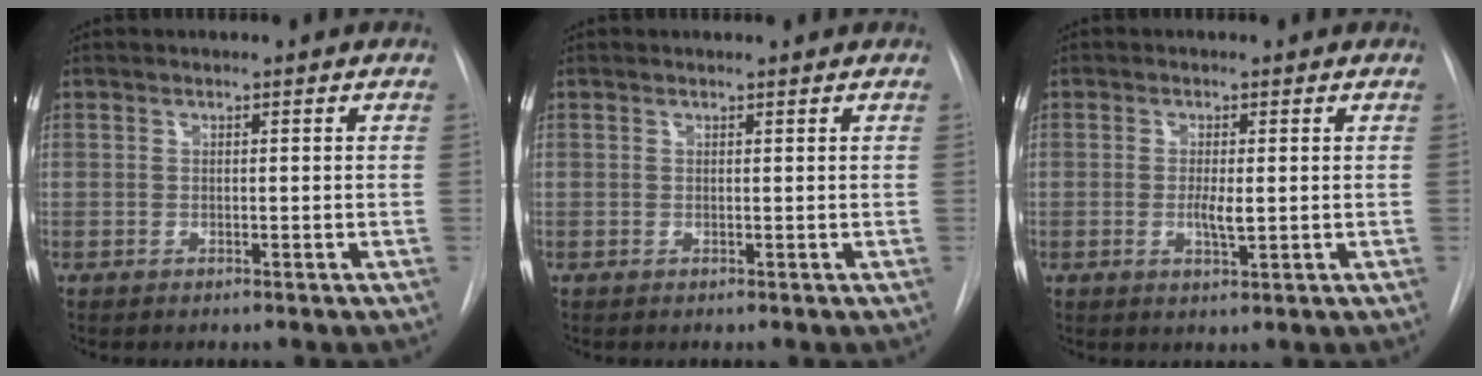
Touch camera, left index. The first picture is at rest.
{"total": 1.0, "force": [1.0, 0.1, 0.0], "torque": [-0.008, 0.003, 0.010]}
{"total": 2.5, "force": [-0.4, 0.5, 2.4], "torque": [-0.046, -0.008, -0.005]}